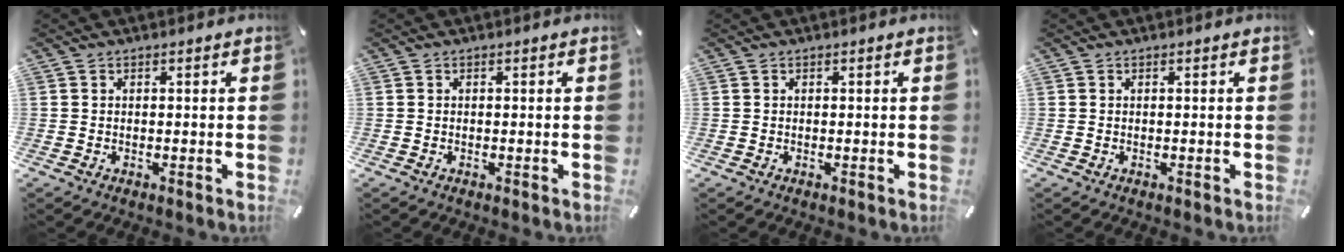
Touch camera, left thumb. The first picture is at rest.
{"total": 0.0}
{"total": 0.0}
{"total": 0.0}